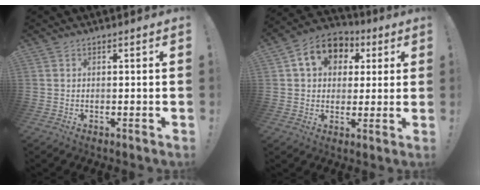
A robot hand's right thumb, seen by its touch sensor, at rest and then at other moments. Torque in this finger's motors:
{"motor_torque": [1.25, 1.99, 0.90, 0.13, 0.03]}